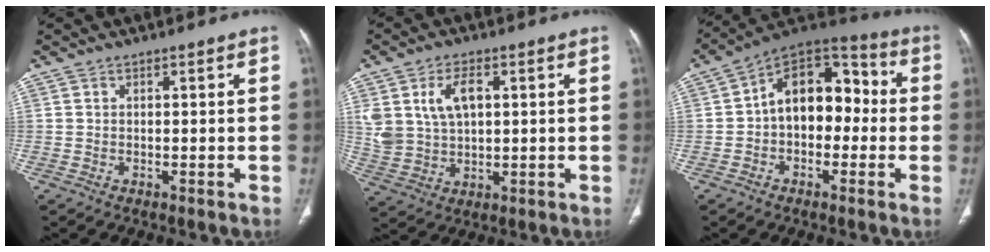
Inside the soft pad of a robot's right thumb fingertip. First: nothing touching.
{"total": 9.4, "force": [2.8, 5.9, 6.8], "torque": [-0.126, -0.003, 0.063]}
{"total": 14.7, "force": [-0.4, 9.8, 10.9], "torque": [-0.121, 0.050, -0.024]}